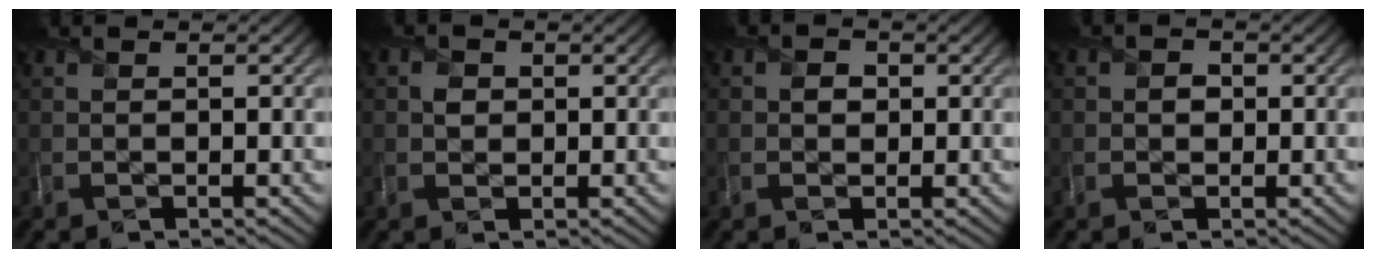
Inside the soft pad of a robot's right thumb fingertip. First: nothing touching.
{"total": 1.6, "force": [0.2, 1.5, 0.7], "torque": [-0.012, -0.001, -0.002]}
{"total": 1.7, "force": [0.1, 1.5, 0.7], "torque": [-0.011, -0.002, -0.004]}
{"total": 1.7, "force": [-0.1, 1.6, 0.6], "torque": [-0.008, -0.003, -0.006]}